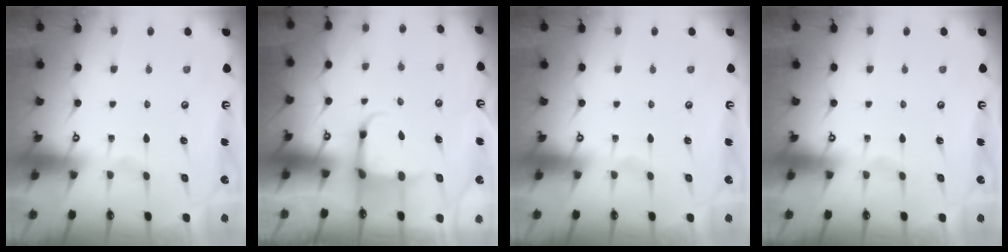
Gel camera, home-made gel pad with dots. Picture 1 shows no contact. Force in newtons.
{"total": 3.9, "press": 3.7, "slide": 1.2}
{"total": 0.0}
{"total": 0.0}